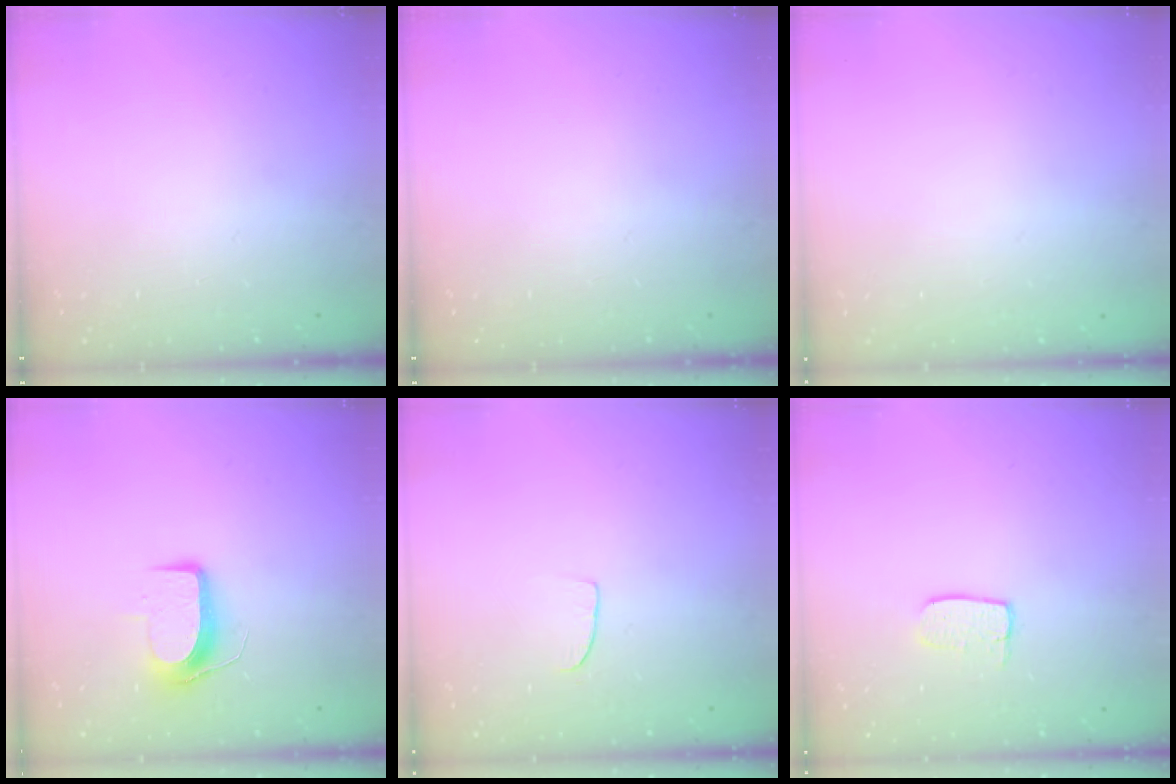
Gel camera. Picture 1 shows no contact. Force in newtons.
{"total": 0.0}
{"total": 0.0}
{"total": 9.5, "press": 9.5, "slide": 0.3}
{"total": 5.4, "press": 5.3, "slide": 0.4}
{"total": 6.0, "press": 6.0, "slide": 0.5}